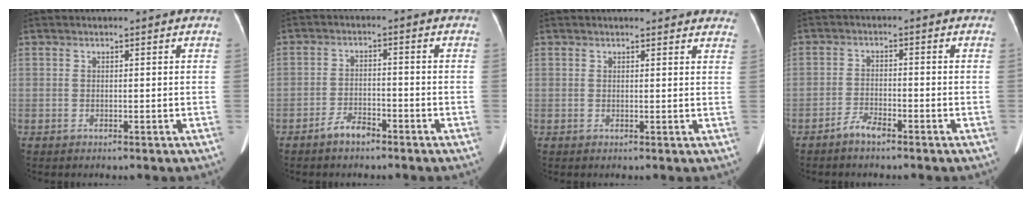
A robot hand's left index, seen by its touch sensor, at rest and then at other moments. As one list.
[{"total": 3.5, "force": [-2.8, 1.0, 1.8], "torque": [-0.038, 0.001, -0.051]}, {"total": 10.2, "force": [9.4, 2.6, 3.1], "torque": [-0.009, 0.003, 0.085]}, {"total": 2.8, "force": [-2.4, 0.6, 1.4], "torque": [-0.030, -0.001, -0.046]}]